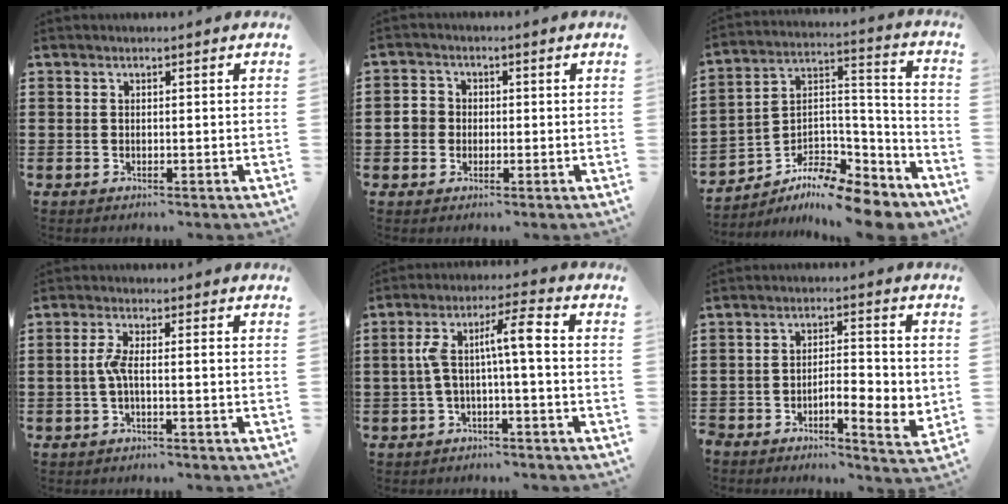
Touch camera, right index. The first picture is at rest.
{"total": 2.9, "force": [-0.3, 2.7, 1.1], "torque": [-0.031, 0.008, -0.009]}
{"total": 9.7, "force": [-8.6, 2.8, 3.5], "torque": [-0.057, 0.020, -0.166]}
{"total": 3.4, "force": [-0.6, 0.4, 3.3], "torque": [-0.077, -0.004, -0.019]}
{"total": 8.0, "force": [-0.3, 1.7, 7.8], "torque": [-0.159, 0.007, -0.016]}
{"total": 4.9, "force": [-2.3, 1.7, 3.9], "torque": [-0.060, -0.001, -0.045]}